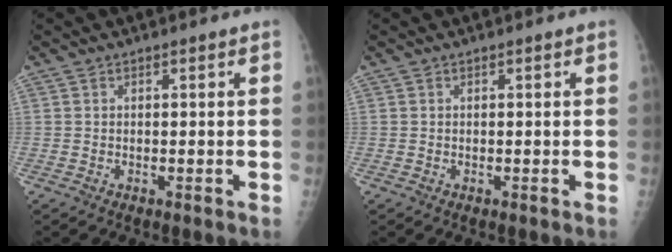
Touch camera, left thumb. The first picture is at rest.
{"total": 0.0}